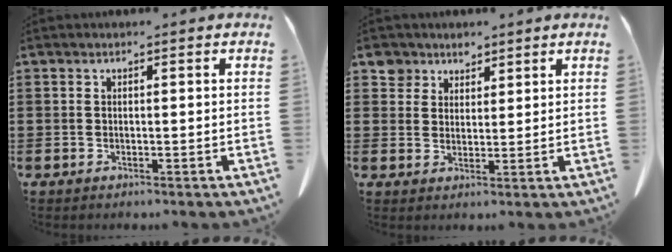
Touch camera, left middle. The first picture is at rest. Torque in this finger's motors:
{"motor_torque": [0.92, 1.21, -0.01, 0.01]}